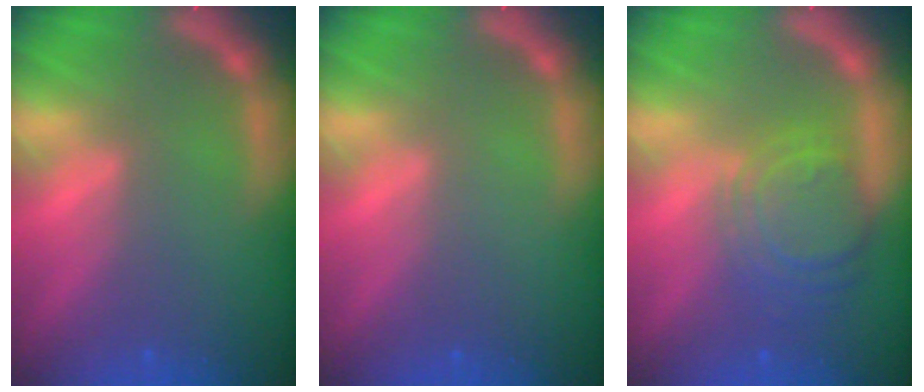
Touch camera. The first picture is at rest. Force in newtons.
{"total": 0.0}
{"total": 6.5}